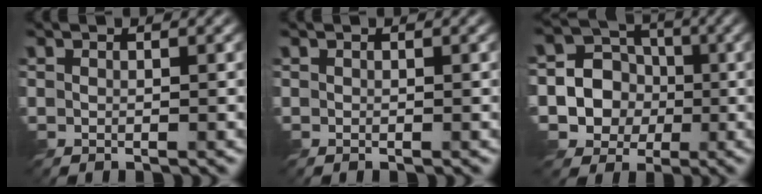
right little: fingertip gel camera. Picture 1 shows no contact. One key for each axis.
{"total": 0.0}
{"total": 7.9, "fx": -1.5, "fy": 7.4, "fz": 2.4, "tx": -0.048, "ty": 0.015, "tz": -0.049}